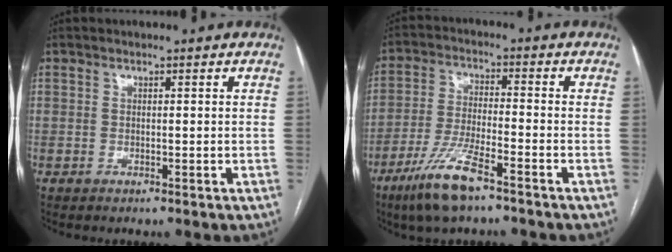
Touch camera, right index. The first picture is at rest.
{"total": 9.7, "force": [-6.4, 1.3, 7.2], "torque": [-0.150, -0.022, -0.122]}